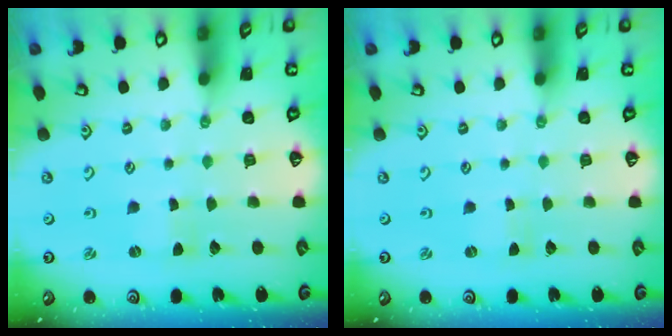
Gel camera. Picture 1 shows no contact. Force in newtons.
{"total": 0.0}